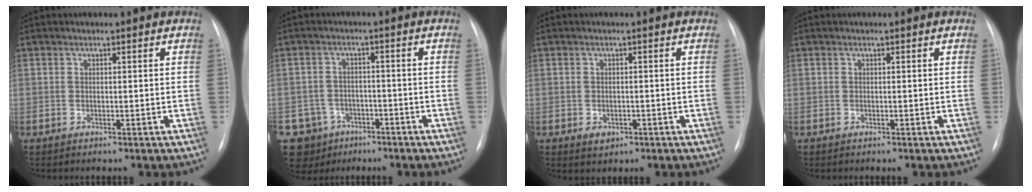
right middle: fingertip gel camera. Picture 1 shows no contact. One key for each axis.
{"total": 7.3, "fx": -4.1, "fy": 6.1, "fz": 0.3, "tx": -0.006, "ty": 0.012, "tz": -0.057}
{"total": 2.1, "fx": -0.9, "fy": 1.5, "fz": 1.0, "tx": -0.011, "ty": 0.002, "tz": -0.004}
{"total": 1.0, "fx": -0.9, "fy": 0.4, "fz": 0.3, "tx": -0.008, "ty": -0.001, "tz": -0.011}